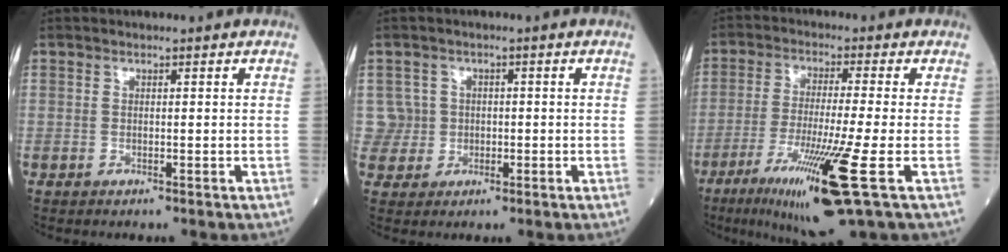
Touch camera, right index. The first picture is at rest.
{"total": 3.7, "force": [0.2, 3.7, -0.6], "torque": [0.027, 0.013, 0.003]}
{"total": 13.8, "force": [-6.0, -0.6, 12.4], "torque": [-0.234, -0.045, -0.105]}